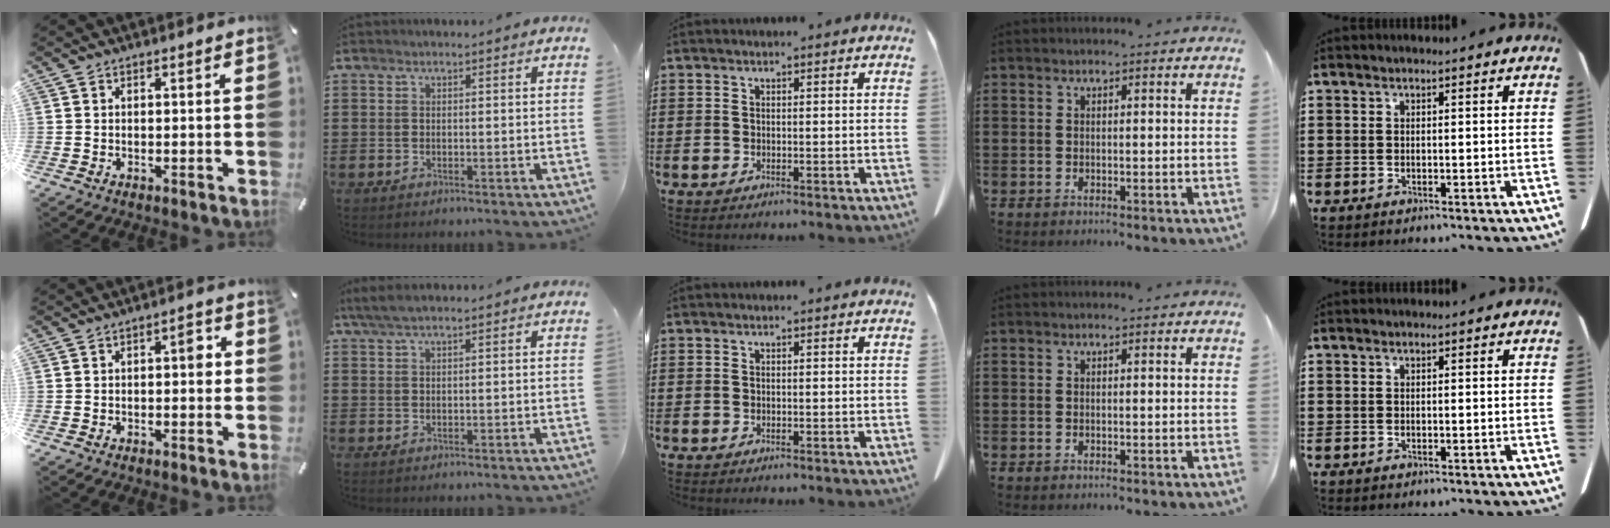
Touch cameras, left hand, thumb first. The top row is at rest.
{"thumb": {"total": 3.4, "force": [0.0, 1.6, 2.9], "torque": [-0.033, 0.004, -0.010]}, "index": {"total": 3.1, "force": [2.1, 0.5, 2.1], "torque": [-0.045, 0.003, 0.040]}}